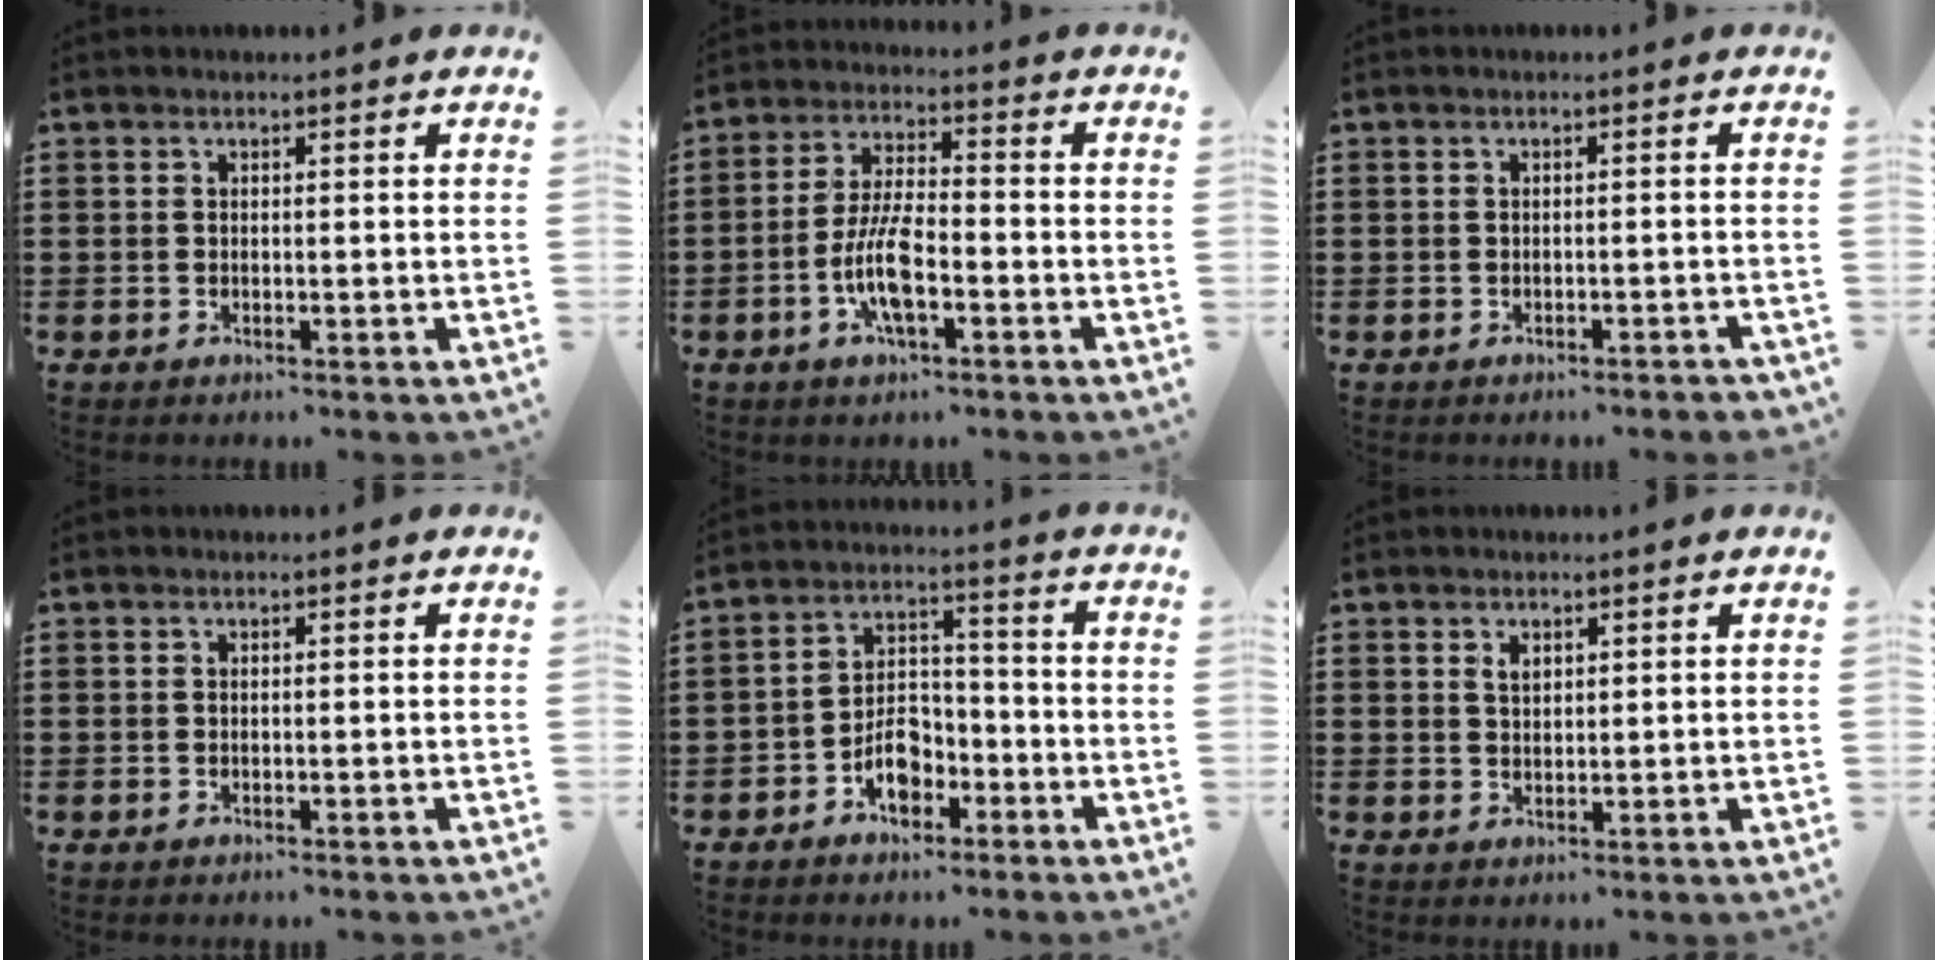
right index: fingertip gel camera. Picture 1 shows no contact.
{"total": 8.5, "force": [-2.9, 2.6, 7.5], "torque": [-0.172, -0.012, -0.061]}
{"total": 1.0, "force": [-0.9, 0.0, 0.3], "torque": [-0.008, -0.004, -0.018]}
{"total": 0.0}
{"total": 6.3, "force": [-3.4, 3.9, 3.7], "torque": [-0.060, 0.011, -0.064]}
{"total": 1.6, "force": [0.9, 1.0, 0.9], "torque": [-0.020, 0.005, 0.017]}